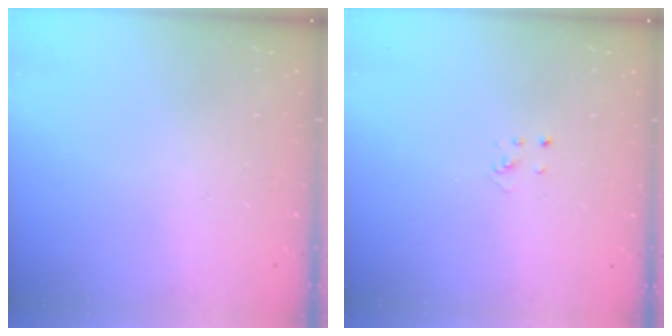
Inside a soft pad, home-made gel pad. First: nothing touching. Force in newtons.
{"total": 2.1, "press": 2.1, "slide": 0.1}